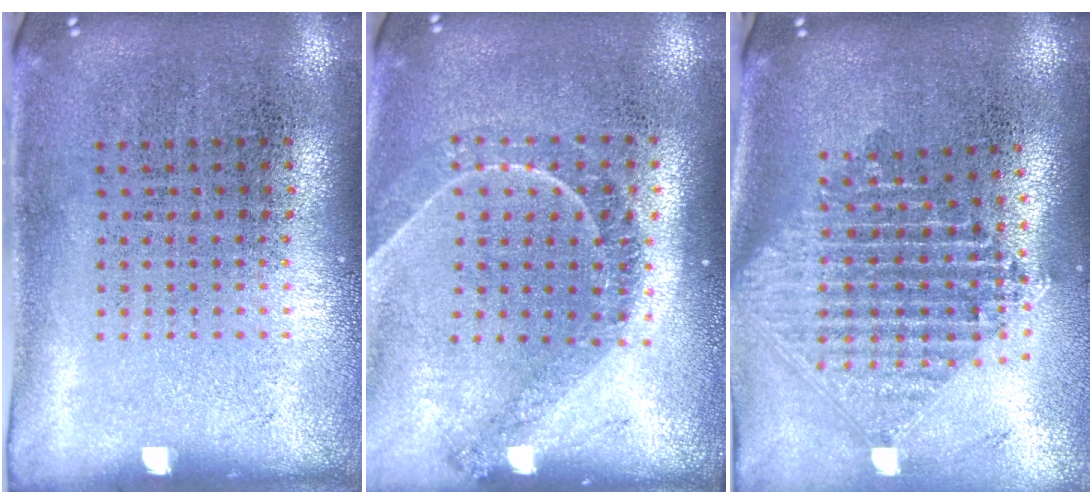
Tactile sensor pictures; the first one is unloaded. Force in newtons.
{"total": 1.2, "press": 1.2, "slide": 0.3}
{"total": 2.4, "press": 1.9, "slide": 1.5}